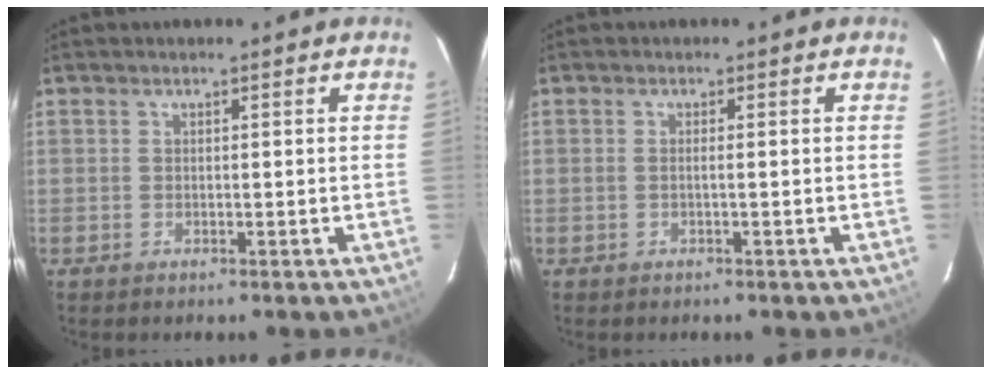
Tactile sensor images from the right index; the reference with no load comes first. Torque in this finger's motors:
{"motor_torque": [0.02, 0.27, -0.01, 0.00]}